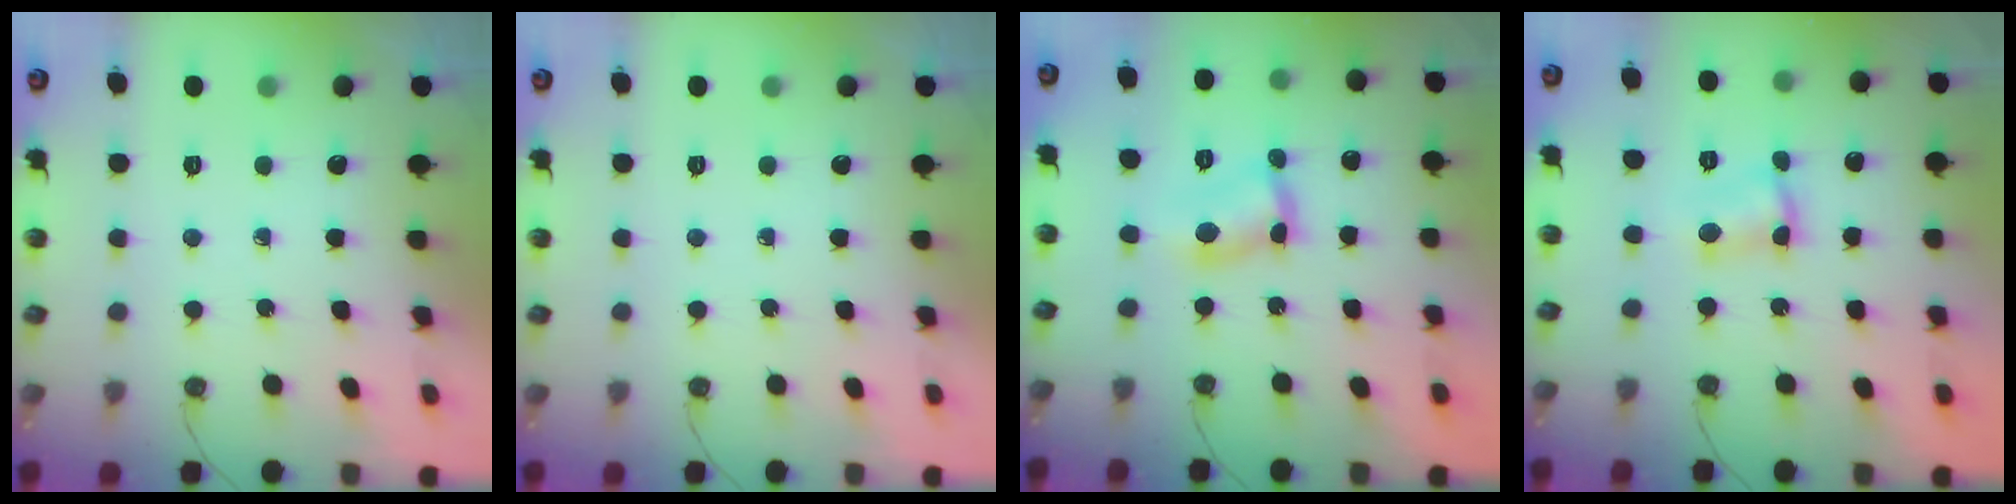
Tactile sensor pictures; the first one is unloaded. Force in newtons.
{"total": 0.0}
{"total": 6.3, "press": 6.3, "slide": 0.5}
{"total": 4.1, "press": 3.8, "slide": 1.6}